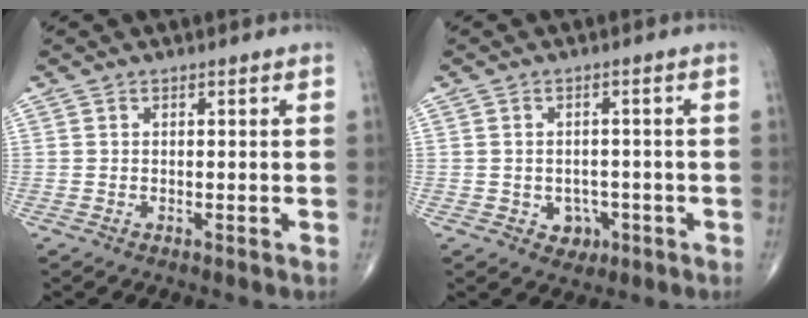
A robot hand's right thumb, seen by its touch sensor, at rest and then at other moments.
{"total": 3.6, "force": [-1.4, 3.0, 1.6], "torque": [0.001, 0.008, -0.013]}